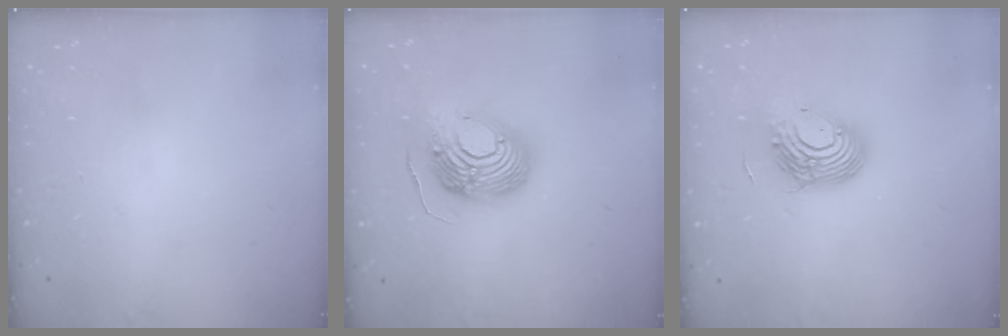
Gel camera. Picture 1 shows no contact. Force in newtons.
{"total": 16.9, "press": 16.8, "slide": 1.6}
{"total": 12.4, "press": 12.3, "slide": 1.8}